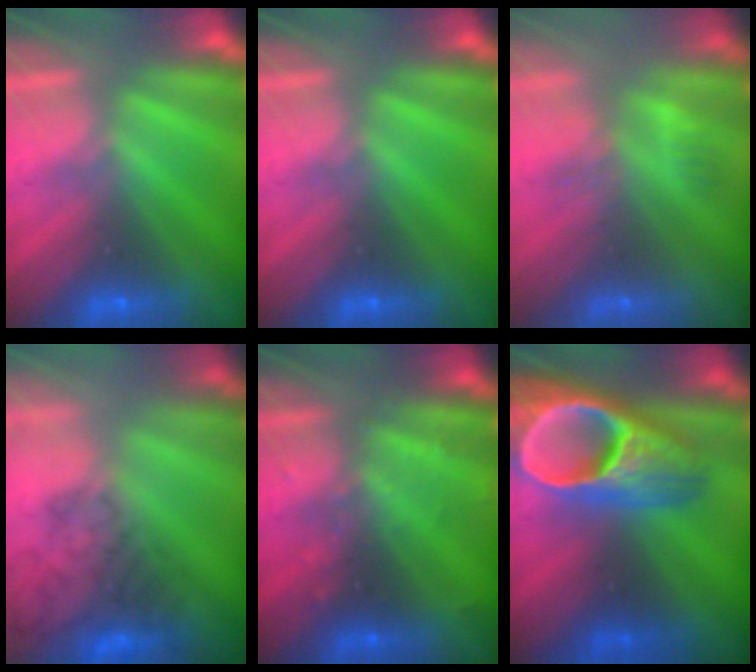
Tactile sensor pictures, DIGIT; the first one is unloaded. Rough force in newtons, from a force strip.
{"total": 0.0}
{"total": 3.2}
{"total": 4.2}
{"total": 2.4}
{"total": 9.1}